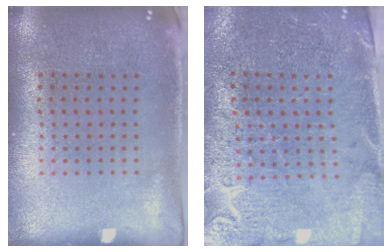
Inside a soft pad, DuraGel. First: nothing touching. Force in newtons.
{"total": 3.3, "press": 3.1, "slide": 1.3}